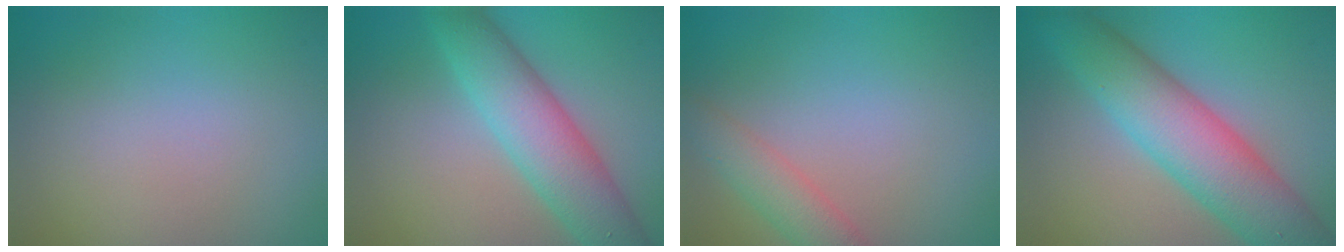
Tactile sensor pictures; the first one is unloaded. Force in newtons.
{"total": 6.6, "press": 6.6, "slide": 0.2}
{"total": 3.0, "press": 3.0, "slide": 0.2}
{"total": 8.8, "press": 8.8, "slide": 0.4}